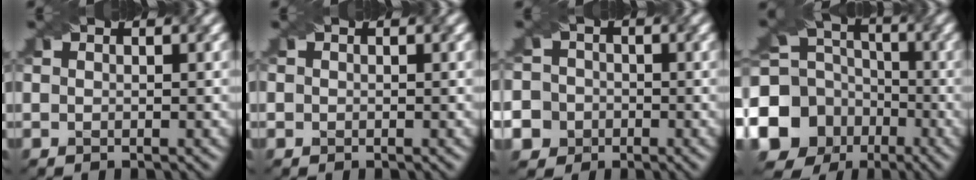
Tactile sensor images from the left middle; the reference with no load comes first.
{"total": 0.7, "force": [0.2, 0.6, 0.3], "torque": [-0.009, 0.013, -0.005]}
{"total": 8.6, "force": [-2.9, 7.9, 1.9], "torque": [-0.050, 0.013, -0.072]}
{"total": 15.2, "force": [-5.0, 13.2, 5.7], "torque": [-0.137, -0.023, -0.113]}